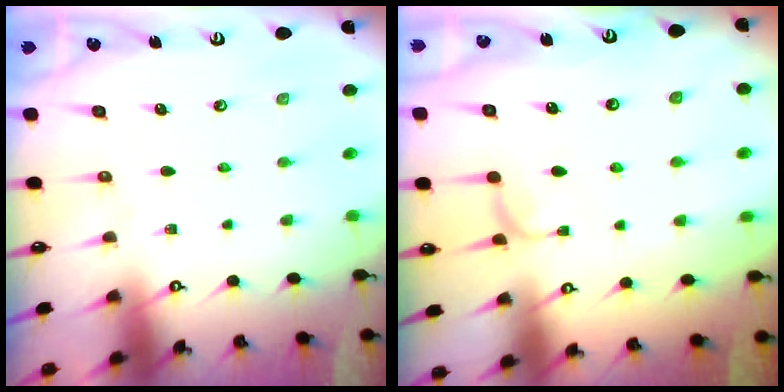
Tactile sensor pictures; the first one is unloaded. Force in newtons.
{"total": 0.9, "press": 0.0, "slide": 0.9}